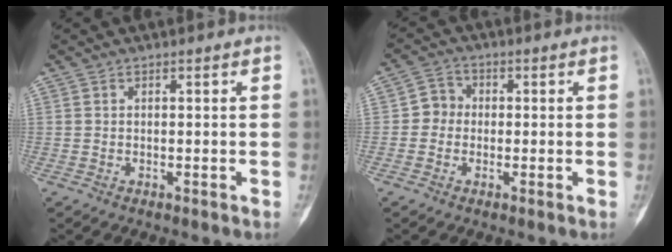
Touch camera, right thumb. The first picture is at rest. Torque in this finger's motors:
{"motor_torque": [-0.01, 0.02, 0.03, 0.00, 0.00]}